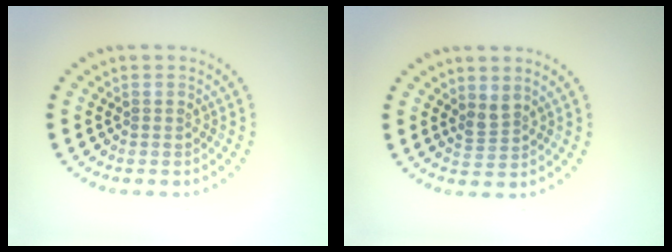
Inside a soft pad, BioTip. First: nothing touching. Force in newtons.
{"total": 1.5, "press": 1.1, "slide": 1.0}